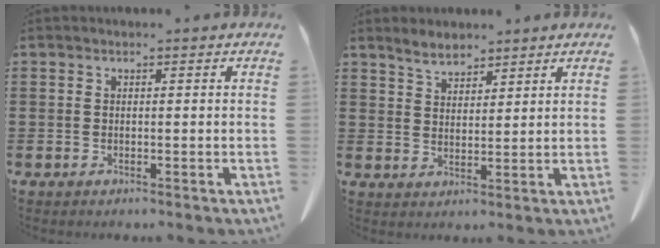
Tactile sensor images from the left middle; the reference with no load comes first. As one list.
[{"total": 3.7, "force": [3.3, 1.5, 1.0], "torque": [-0.031, 0.000, 0.063]}]